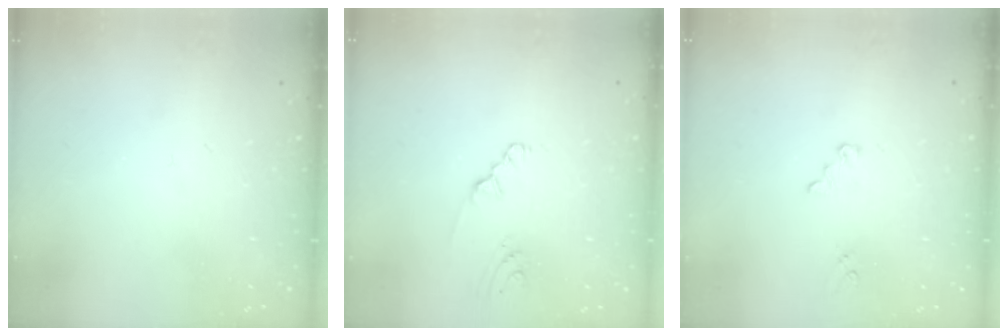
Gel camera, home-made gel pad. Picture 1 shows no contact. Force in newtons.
{"total": 1.5, "press": 1.5, "slide": 0.2}
{"total": 2.6, "press": 2.5, "slide": 0.3}